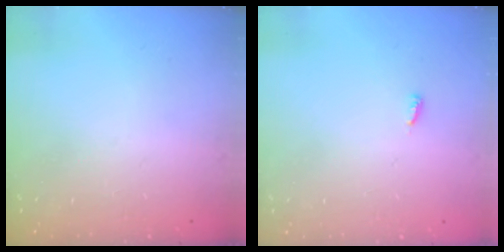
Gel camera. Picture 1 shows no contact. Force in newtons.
{"total": 3.9, "press": 3.9, "slide": 0.3}